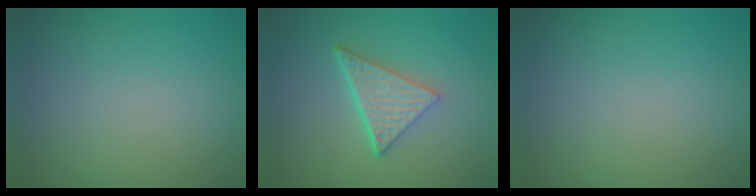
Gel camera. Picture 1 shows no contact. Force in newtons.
{"total": 5.1, "press": 3.5, "slide": 3.7}
{"total": 0.0}